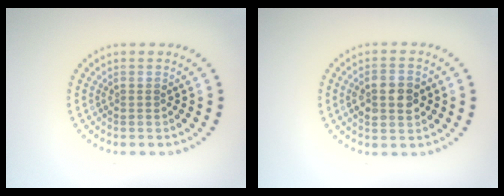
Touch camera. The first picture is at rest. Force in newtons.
{"total": 3.8, "press": 3.8, "slide": 0.1}